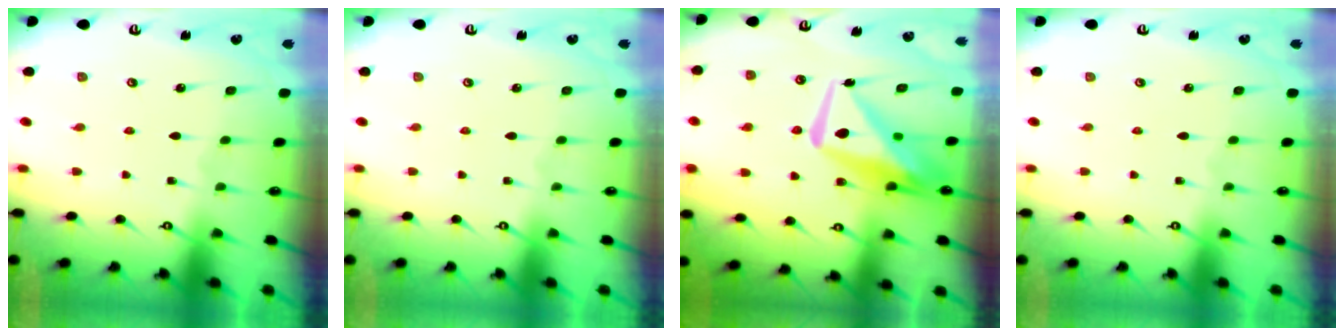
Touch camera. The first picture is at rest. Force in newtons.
{"total": 0.0}
{"total": 12.5, "press": 12.4, "slide": 1.4}
{"total": 0.0}